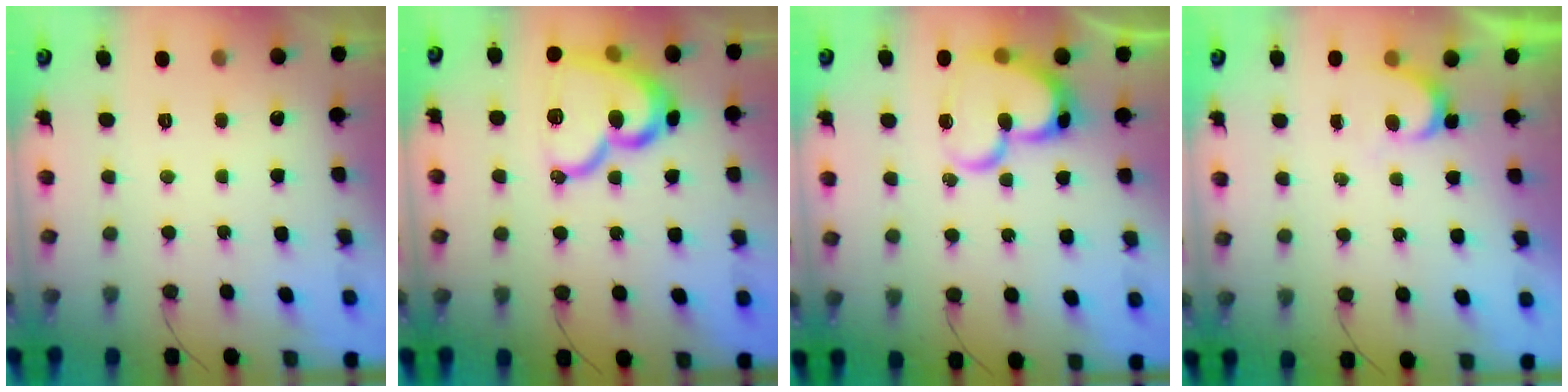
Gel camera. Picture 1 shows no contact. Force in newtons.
{"total": 19.7, "press": 19.6, "slide": 1.7}
{"total": 17.2, "press": 17.1, "slide": 1.9}
{"total": 4.8, "press": 4.8, "slide": 0.6}